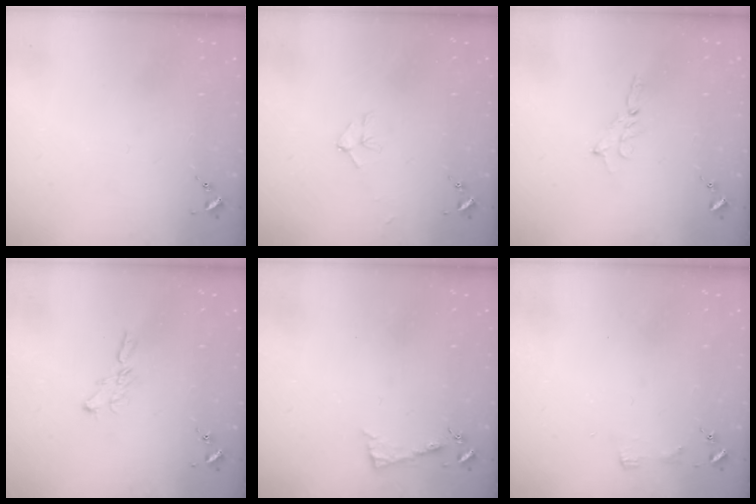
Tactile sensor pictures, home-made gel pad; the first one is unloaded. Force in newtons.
{"total": 5.5, "press": 5.5, "slide": 0.6}
{"total": 2.3, "press": 2.3, "slide": 0.2}
{"total": 5.6, "press": 5.6, "slide": 0.2}
{"total": 3.9, "press": 3.9, "slide": 0.4}
{"total": 3.4, "press": 3.3, "slide": 0.4}